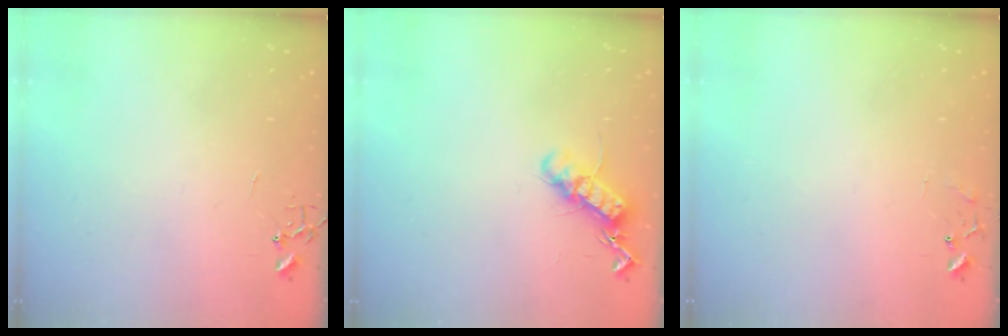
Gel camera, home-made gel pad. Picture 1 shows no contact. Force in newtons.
{"total": 13.1, "press": 13.1, "slide": 0.2}
{"total": 6.7, "press": 6.7, "slide": 0.5}